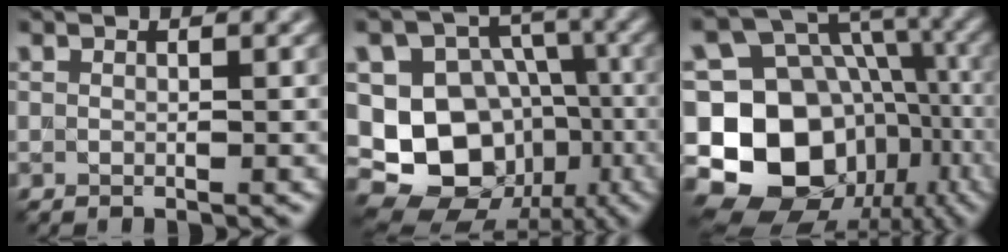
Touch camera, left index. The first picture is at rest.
{"total": 14.8, "force": [-4.1, 12.8, 6.4], "torque": [-0.114, 0.000, -0.082]}
{"total": 18.0, "force": [-4.8, 14.7, 9.3], "torque": [-0.179, 0.002, -0.073]}